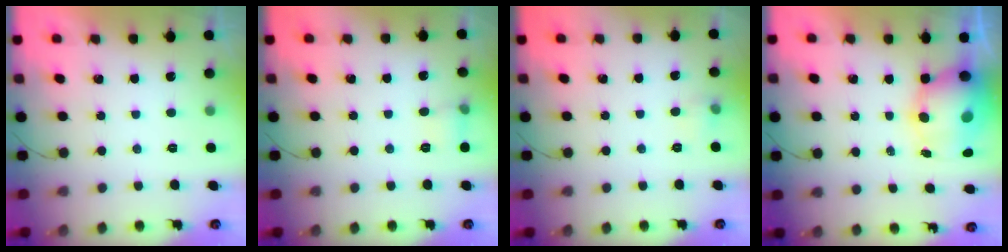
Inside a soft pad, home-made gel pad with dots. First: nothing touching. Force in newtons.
{"total": 6.0, "press": 5.6, "slide": 2.0}
{"total": 4.2, "press": 3.9, "slide": 1.6}
{"total": 9.5, "press": 9.2, "slide": 2.5}